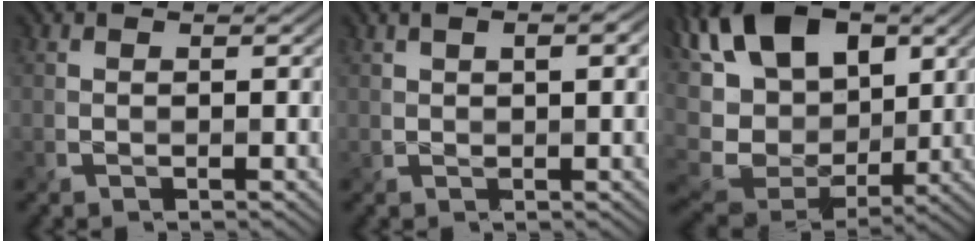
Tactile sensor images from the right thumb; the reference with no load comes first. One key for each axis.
{"total": 3.2, "fx": 1.1, "fy": 1.1, "fz": 2.9, "tx": -0.052, "ty": 0.007, "tz": 0.020}
{"total": 15.4, "fx": 3.0, "fy": 10.4, "fz": 10.9, "tx": -0.242, "ty": -0.004, "tz": 0.061}